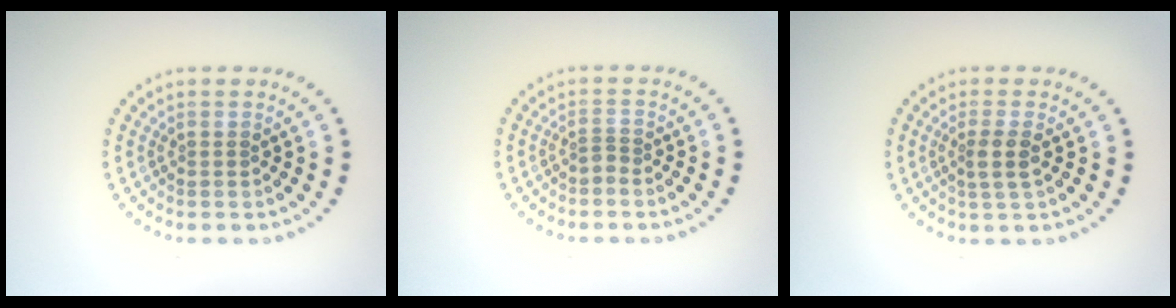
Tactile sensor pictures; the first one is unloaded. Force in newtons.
{"total": 0.8, "press": 0.5, "slide": 0.6}
{"total": 1.9, "press": 1.6, "slide": 1.0}